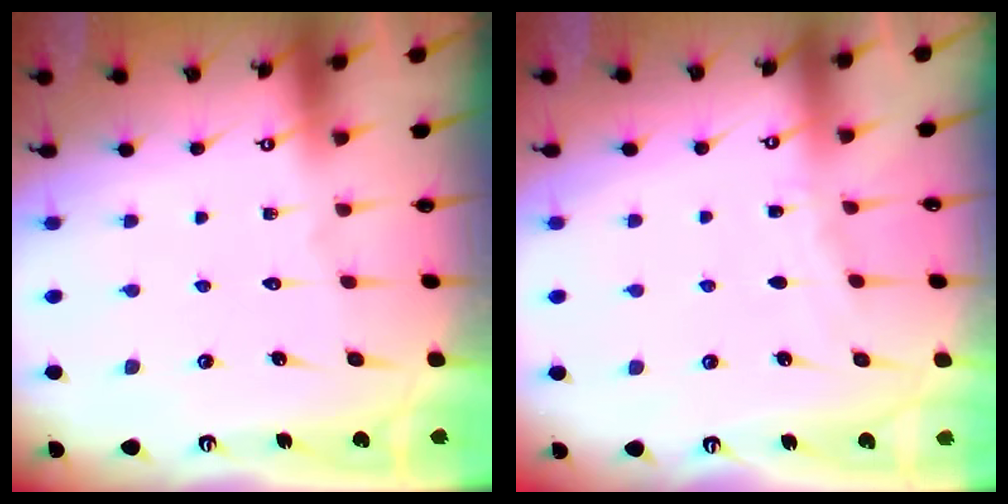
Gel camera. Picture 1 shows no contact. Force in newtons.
{"total": 2.5, "press": 2.5, "slide": 0.4}